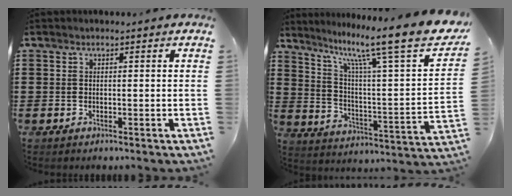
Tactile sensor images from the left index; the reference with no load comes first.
{"total": 12.9, "force": [10.0, 0.3, 8.1], "torque": [-0.160, -0.081, 0.151]}